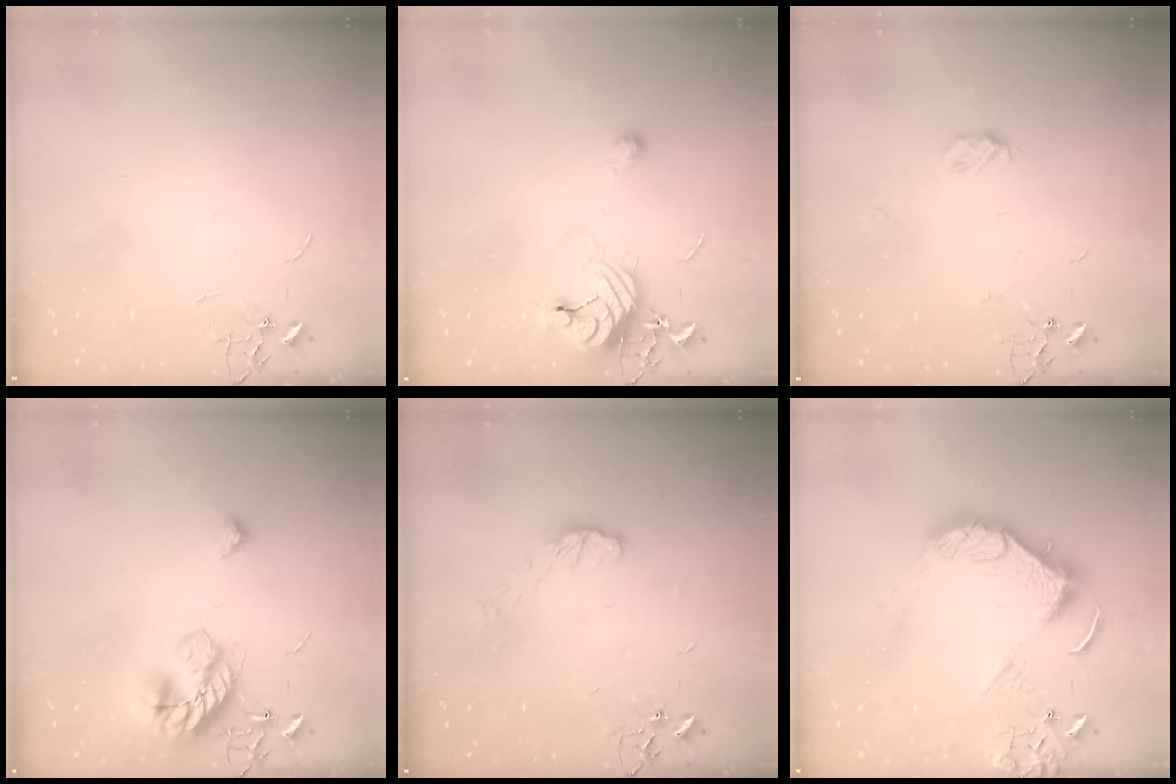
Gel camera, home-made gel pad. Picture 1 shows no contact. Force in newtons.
{"total": 11.3, "press": 11.3, "slide": 0.9}
{"total": 4.7, "press": 4.6, "slide": 0.7}
{"total": 17.4, "press": 17.4, "slide": 0.4}
{"total": 6.3, "press": 6.3, "slide": 0.5}
{"total": 14.2, "press": 14.1, "slide": 1.4}